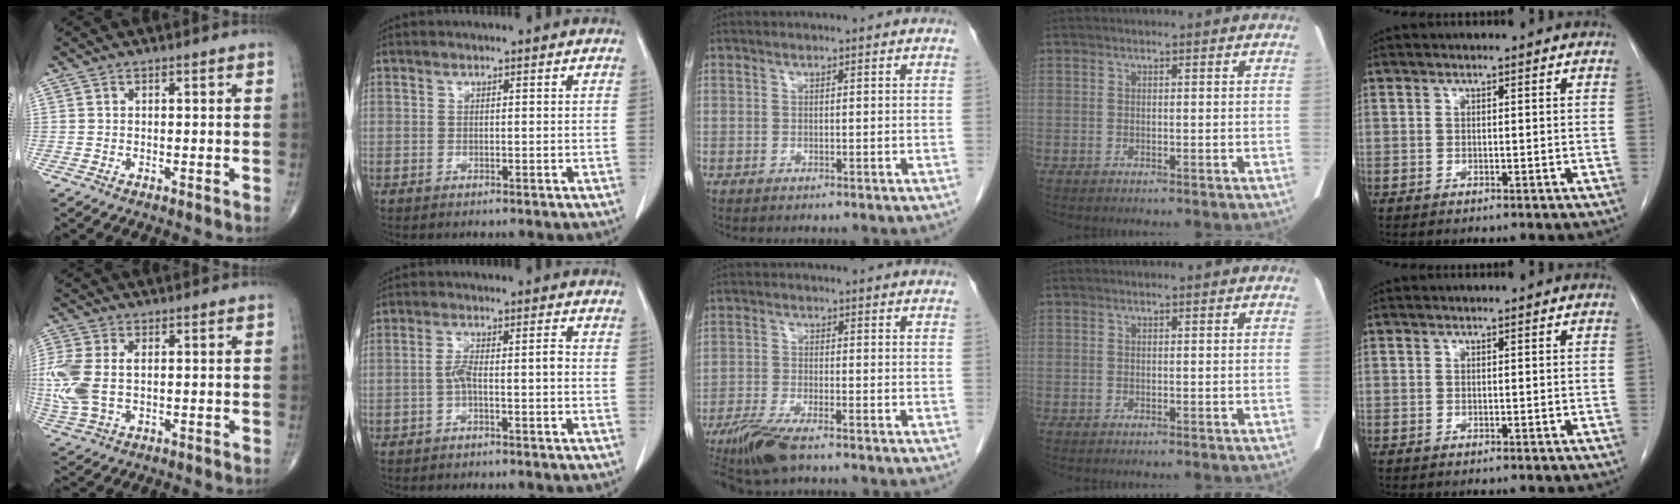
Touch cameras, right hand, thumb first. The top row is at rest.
{"thumb": {"total": 10.4, "force": [0.4, 6.2, 8.3], "torque": [-0.224, 0.004, 0.015]}, "index": {"total": 3.6, "force": [-1.1, 0.7, 3.4], "torque": [-0.062, 0.014, -0.017]}, "middle": {"total": 7.0, "force": [-5.1, 1.0, 4.6], "torque": [-0.089, -0.018, -0.094]}}